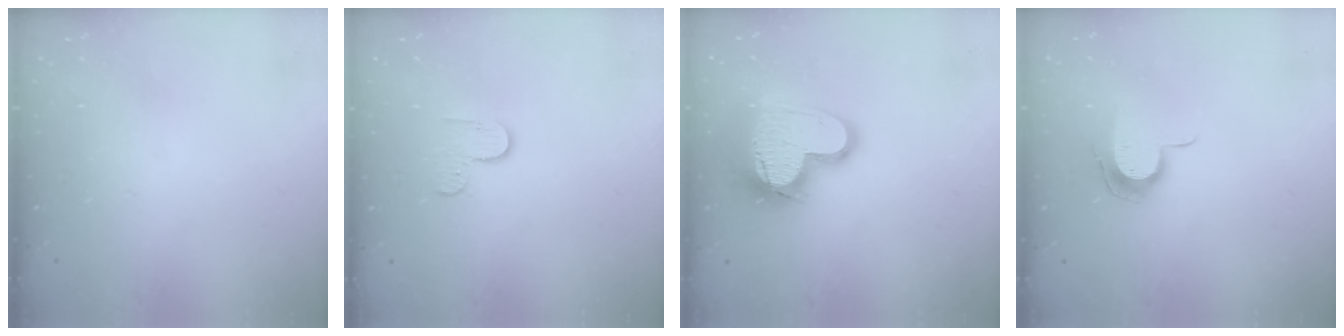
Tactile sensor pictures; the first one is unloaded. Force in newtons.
{"total": 3.1, "press": 3.1, "slide": 0.3}
{"total": 20.1, "press": 20.0, "slide": 1.3}
{"total": 8.5, "press": 8.5, "slide": 0.8}